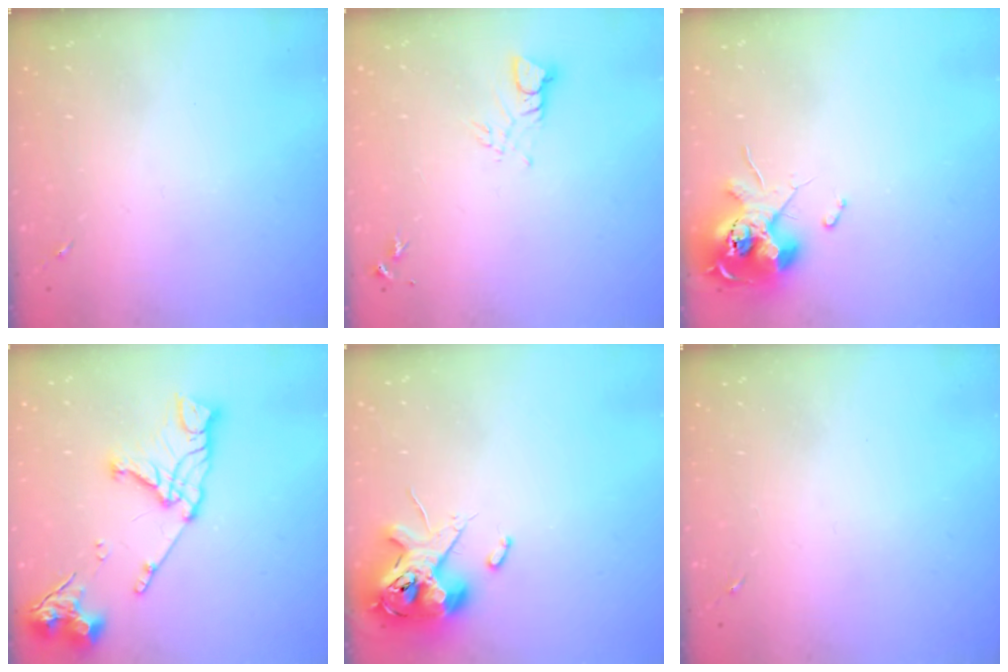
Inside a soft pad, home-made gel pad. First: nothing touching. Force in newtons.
{"total": 3.4, "press": 3.4, "slide": 0.3}
{"total": 12.4, "press": 12.3, "slide": 1.1}
{"total": 17.1, "press": 17.0, "slide": 1.9}
{"total": 13.2, "press": 13.0, "slide": 2.3}
{"total": 0.0}